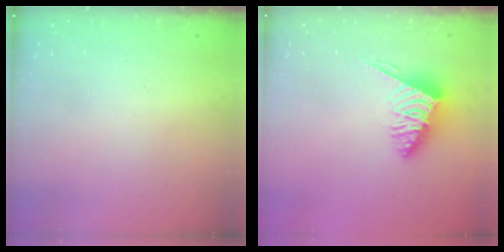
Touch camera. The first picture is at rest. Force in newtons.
{"total": 5.9, "press": 5.9, "slide": 0.6}